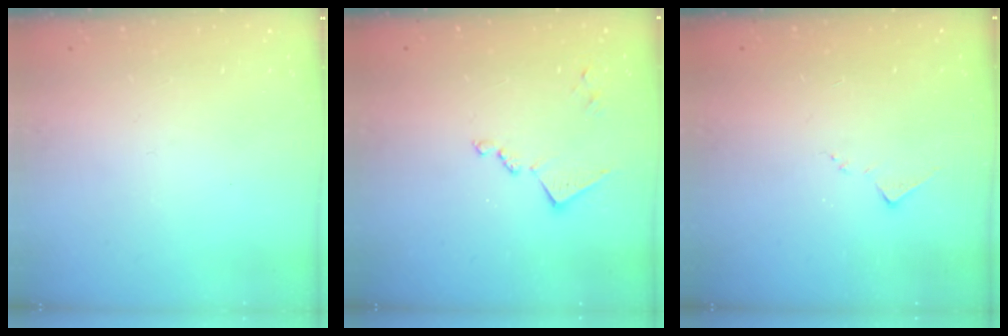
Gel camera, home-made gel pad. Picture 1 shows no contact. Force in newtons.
{"total": 9.6, "press": 9.5, "slide": 0.5}
{"total": 6.7, "press": 6.7, "slide": 0.8}